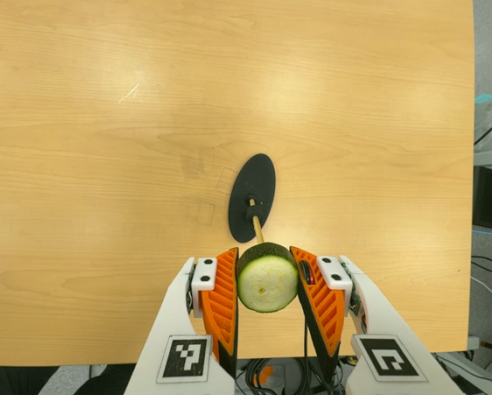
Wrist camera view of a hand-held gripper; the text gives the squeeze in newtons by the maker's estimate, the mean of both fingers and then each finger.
{"total": 9.8, "left": 9.2, "right": 10.4}